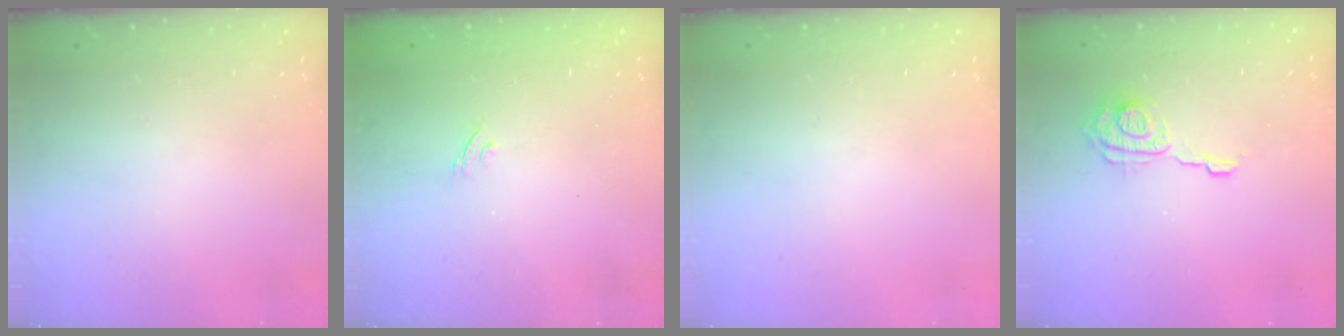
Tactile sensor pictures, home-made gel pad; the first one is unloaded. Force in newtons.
{"total": 2.2, "press": 1.9, "slide": 1.1}
{"total": 0.0}
{"total": 9.5, "press": 9.4, "slide": 0.6}